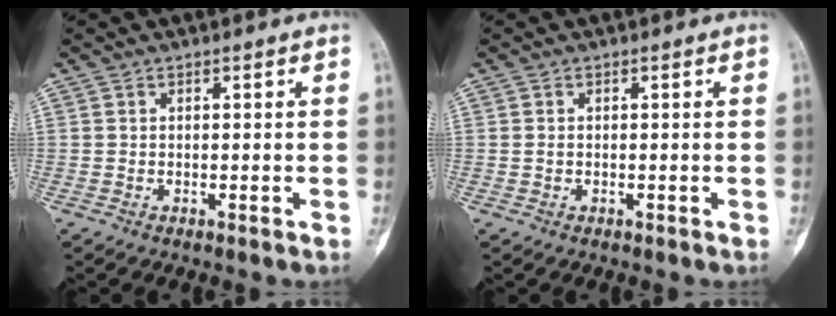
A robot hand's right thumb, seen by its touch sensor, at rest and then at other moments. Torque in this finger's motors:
{"motor_torque": [-0.06, -0.07, 0.08, 0.33, -0.06]}